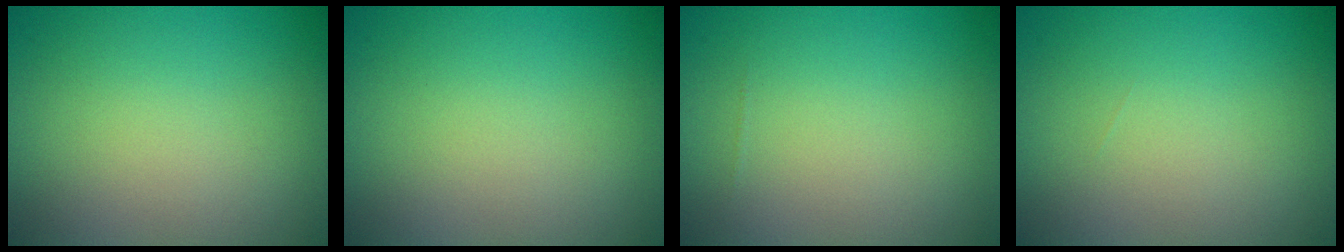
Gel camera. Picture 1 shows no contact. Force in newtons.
{"total": 0.0}
{"total": 0.0}
{"total": 0.0}